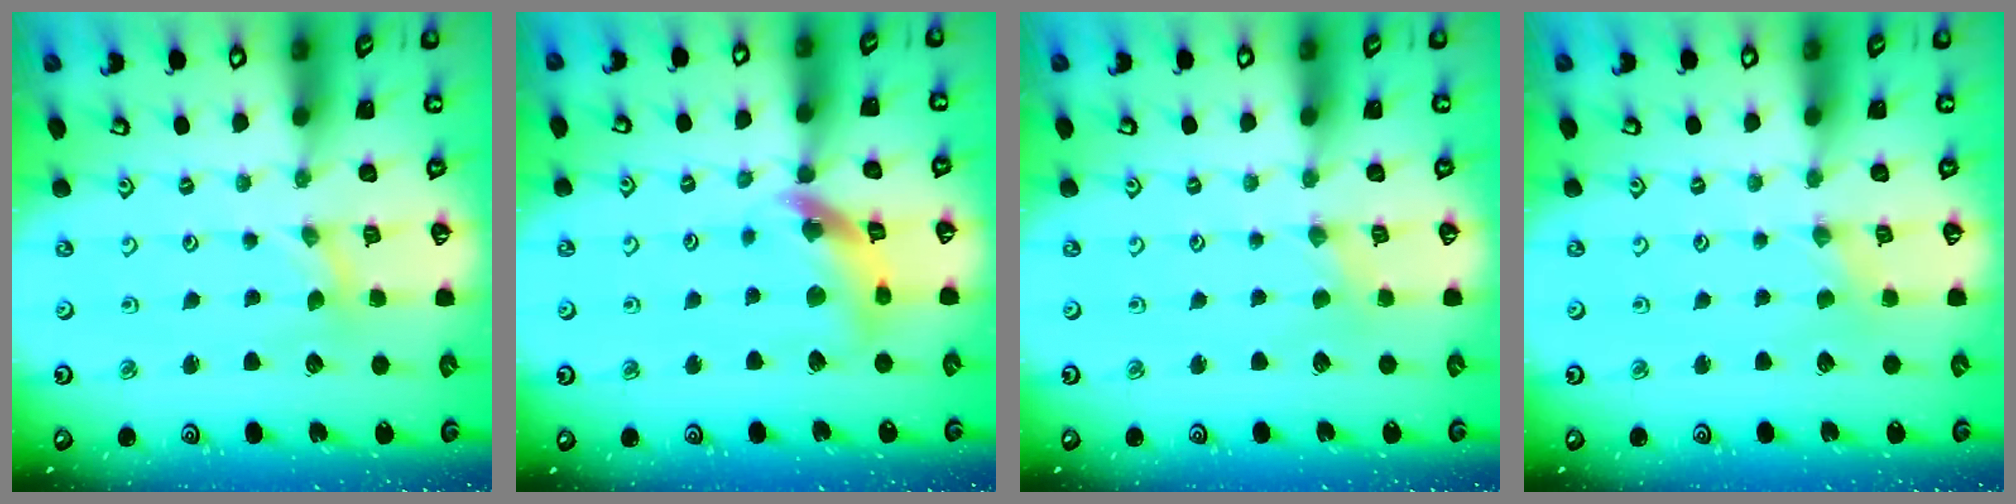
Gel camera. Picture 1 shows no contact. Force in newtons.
{"total": 12.8, "press": 12.7, "slide": 1.3}
{"total": 0.0}
{"total": 0.0}